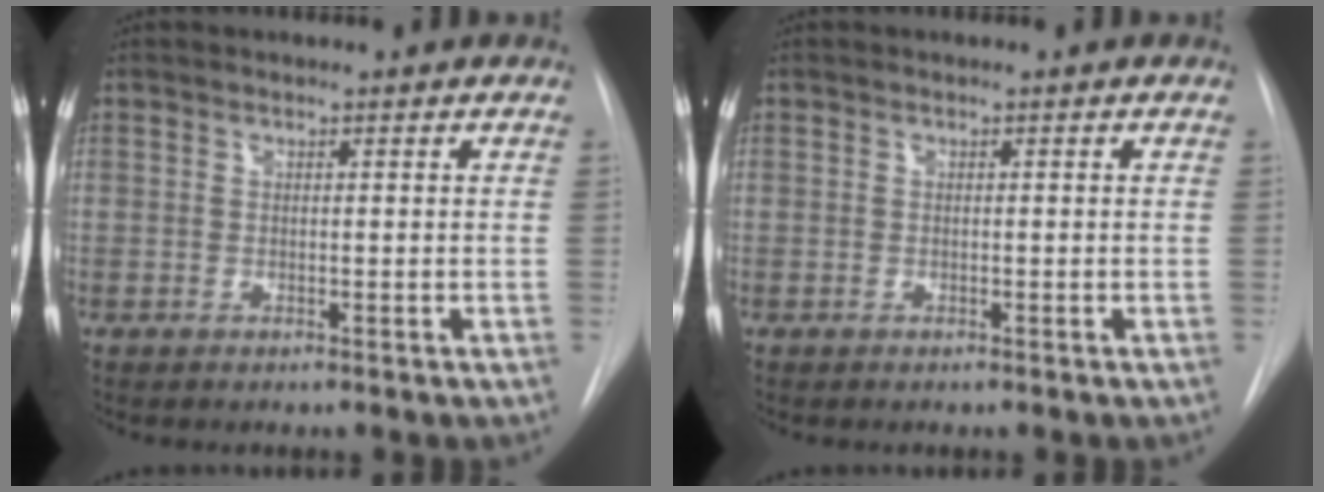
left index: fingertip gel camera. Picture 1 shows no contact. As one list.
[{"total": 0.0}]